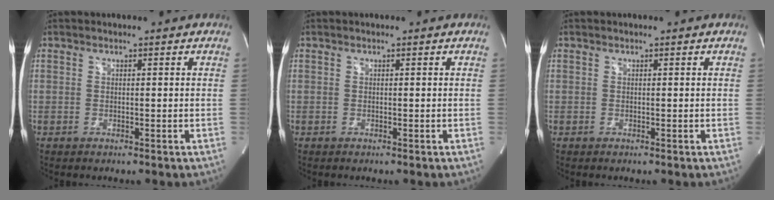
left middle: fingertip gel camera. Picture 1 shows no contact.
{"total": 0.0}
{"total": 0.0}